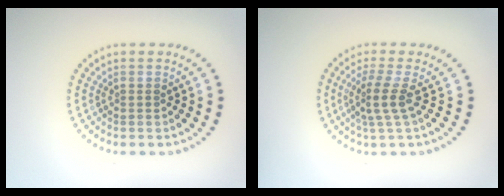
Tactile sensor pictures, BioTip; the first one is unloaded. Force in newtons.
{"total": 2.7, "press": 1.9, "slide": 2.0}